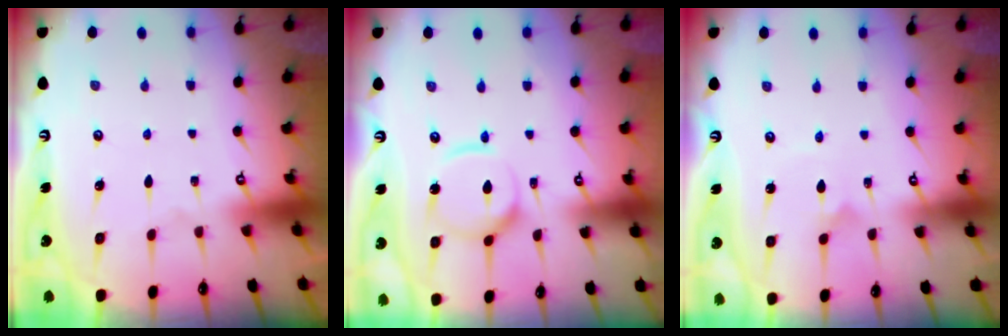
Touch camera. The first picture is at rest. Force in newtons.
{"total": 11.7, "press": 11.7, "slide": 1.3}
{"total": 1.8, "press": 1.8, "slide": 0.1}